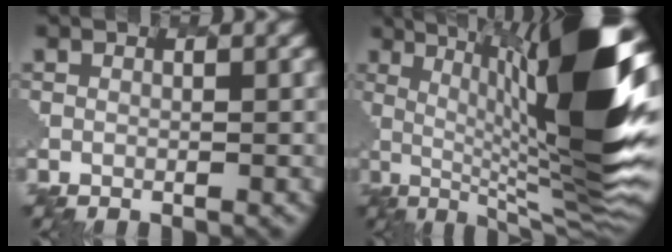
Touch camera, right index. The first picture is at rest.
{"total": 10.9, "force": [3.0, 1.0, 10.4], "torque": [-0.181, 0.013, 0.026]}